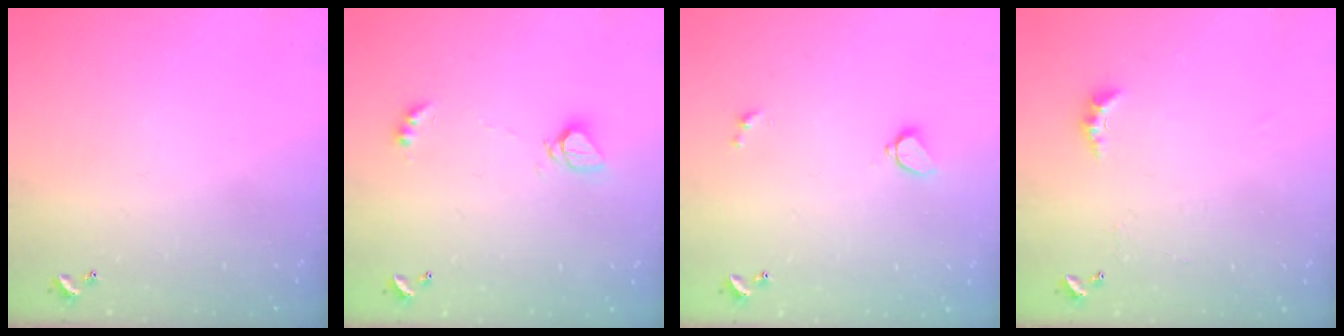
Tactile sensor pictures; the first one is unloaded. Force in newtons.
{"total": 4.9, "press": 4.9, "slide": 0.2}
{"total": 1.7, "press": 1.6, "slide": 0.5}
{"total": 3.0, "press": 2.9, "slide": 0.7}